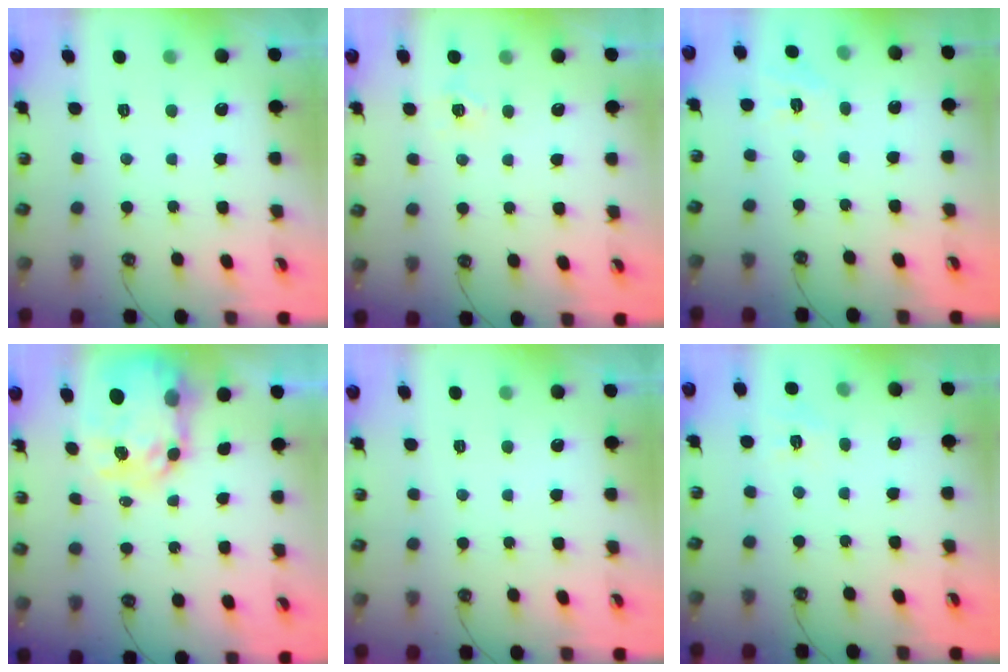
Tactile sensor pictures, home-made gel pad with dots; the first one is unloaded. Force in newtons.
{"total": 5.2, "press": 5.1, "slide": 0.8}
{"total": 5.3, "press": 5.3, "slide": 0.7}
{"total": 11.7, "press": 11.7, "slide": 1.0}
{"total": 0.0}
{"total": 5.3, "press": 5.2, "slide": 0.7}